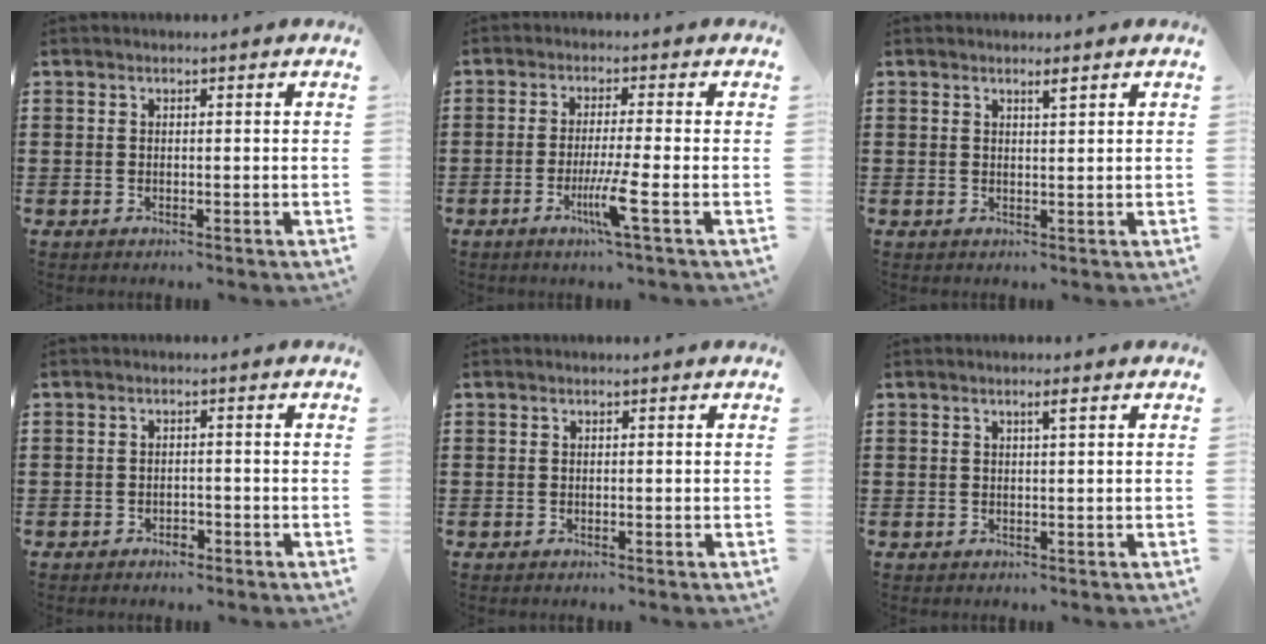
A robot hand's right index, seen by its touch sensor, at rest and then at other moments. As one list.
[{"total": 5.8, "force": [-2.3, -0.3, 5.4], "torque": [-0.103, -0.020, -0.043]}, {"total": 1.5, "force": [1.2, 0.1, 1.0], "torque": [-0.012, -0.003, 0.019]}, {"total": 1.4, "force": [-1.3, 0.5, 0.3], "torque": [-0.012, -0.002, -0.028]}, {"total": 0.0}, {"total": 1.4, "force": [0.6, 0.0, 1.2], "torque": [-0.024, 0.002, 0.010]}]